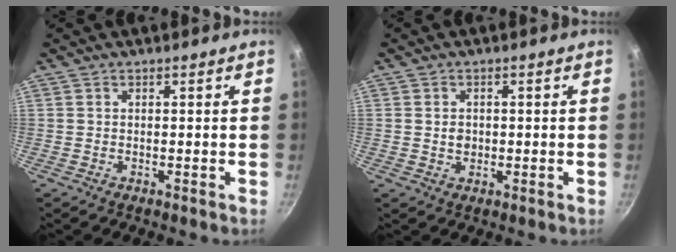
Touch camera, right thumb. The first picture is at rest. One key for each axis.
{"total": 2.3, "fx": 0.0, "fy": 1.9, "fz": 1.3, "tx": -0.014, "ty": 0.004, "tz": 0.000}